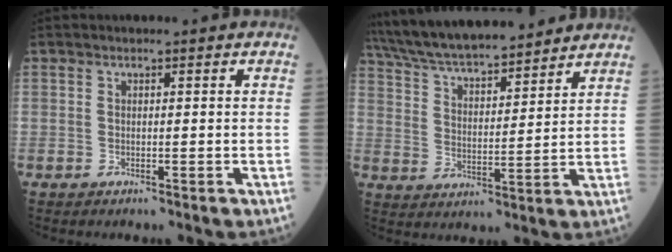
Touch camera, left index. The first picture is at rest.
{"total": 19.5, "force": [17.3, 3.1, 8.3], "torque": [-0.142, 0.031, 0.282]}